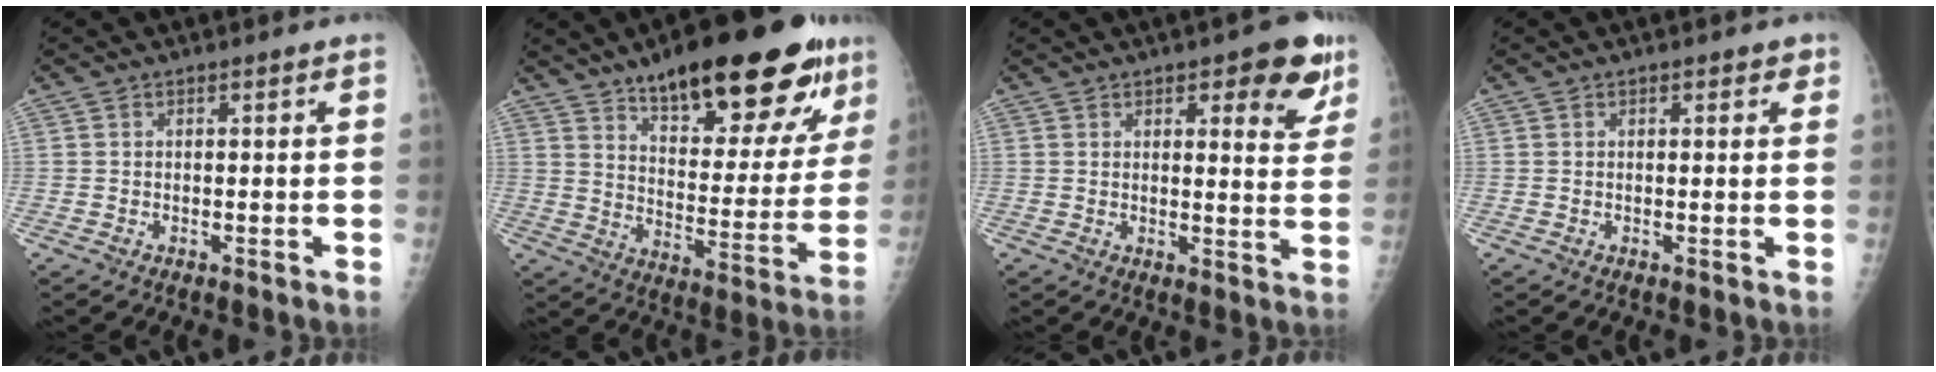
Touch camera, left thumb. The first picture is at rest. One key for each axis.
{"total": 27.1, "fx": 16.8, "fy": 9.0, "fz": 19.2, "tx": -0.236, "ty": -0.051, "tz": 0.248}
{"total": 9.7, "fx": 5.2, "fy": 3.7, "fz": 7.4, "tx": -0.051, "ty": -0.021, "tz": 0.056}
{"total": 1.8, "fx": 0.8, "fy": 1.1, "fz": 1.2, "tx": 0.001, "ty": 0.001, "tz": 0.006}